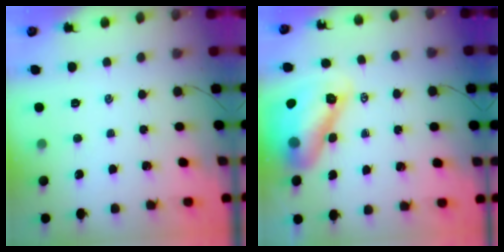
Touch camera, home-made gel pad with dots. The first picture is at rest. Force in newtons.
{"total": 13.9, "press": 13.2, "slide": 4.5}